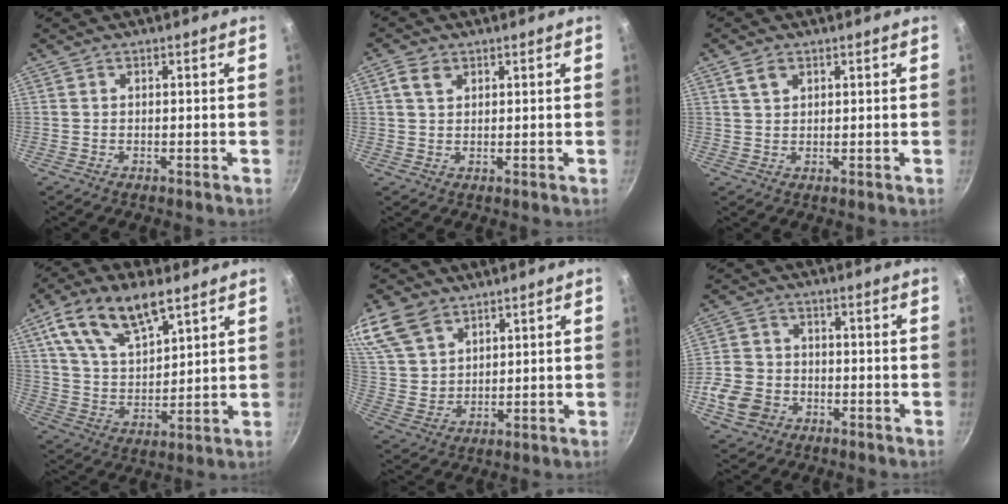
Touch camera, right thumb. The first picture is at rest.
{"total": 3.2, "force": [1.5, 2.2, 1.8], "torque": [-0.025, 0.001, 0.027]}
{"total": 2.8, "force": [1.6, 1.7, 1.6], "torque": [-0.020, -0.001, 0.030]}
{"total": 16.2, "force": [8.9, 7.7, 11.2], "torque": [-0.182, -0.027, 0.167]}
{"total": 12.1, "force": [7.2, 8.0, 5.5], "torque": [-0.093, -0.018, 0.151]}
{"total": 9.1, "force": [-3.6, 7.3, 3.9], "torque": [-0.064, 0.030, -0.076]}